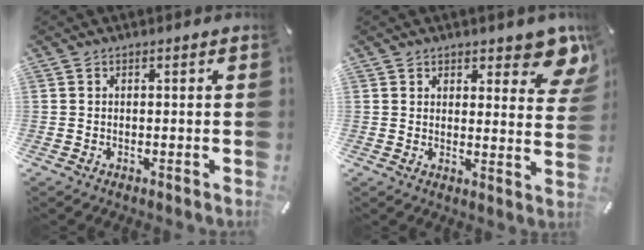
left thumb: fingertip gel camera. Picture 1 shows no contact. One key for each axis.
{"total": 7.5, "fx": 5.6, "fy": 3.8, "fz": 3.4, "tx": -0.018, "ty": -0.040, "tz": 0.095}